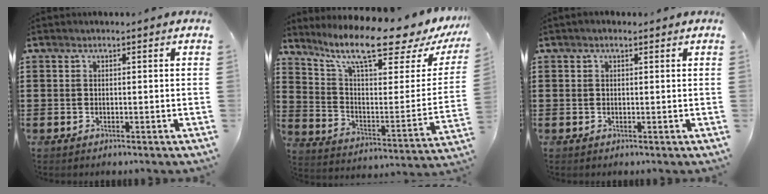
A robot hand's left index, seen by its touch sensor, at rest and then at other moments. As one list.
[{"total": 11.8, "force": [9.0, 1.5, 7.4], "torque": [-0.158, -0.067, 0.146]}, {"total": 0.7, "force": [0.3, 0.5, 0.3], "torque": [-0.007, 0.007, 0.004]}]